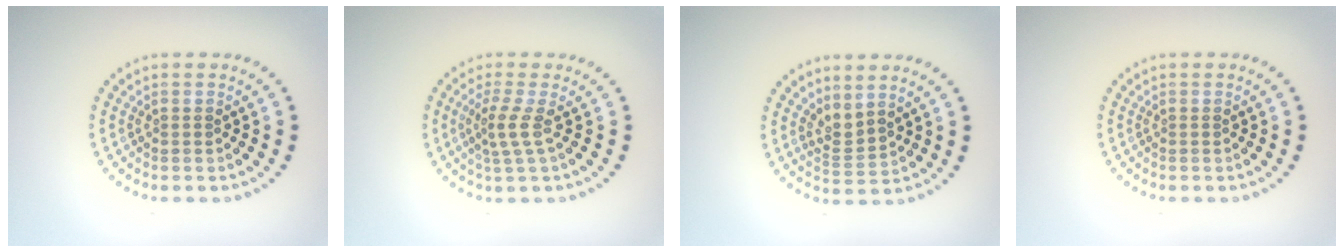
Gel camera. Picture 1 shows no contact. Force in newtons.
{"total": 2.2, "press": 1.5, "slide": 1.6}
{"total": 2.2, "press": 1.5, "slide": 1.6}
{"total": 0.0}